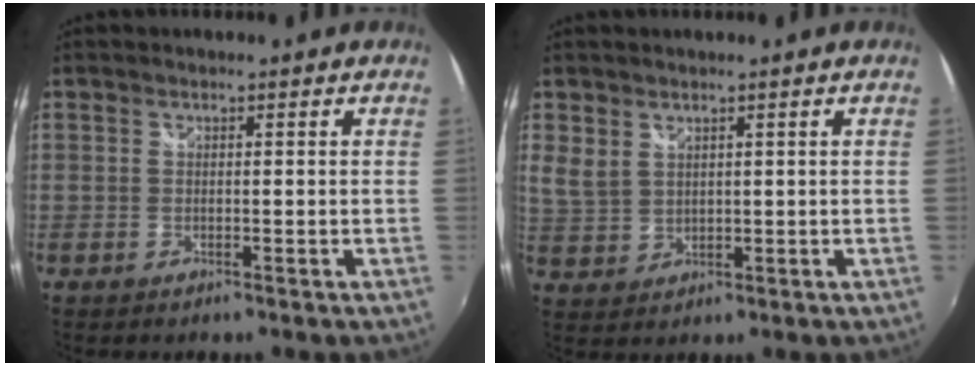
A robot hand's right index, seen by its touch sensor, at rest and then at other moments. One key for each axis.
{"total": 4.0, "fx": 2.2, "fy": 2.6, "fz": 1.9, "tx": -0.037, "ty": 0.004, "tz": 0.054}